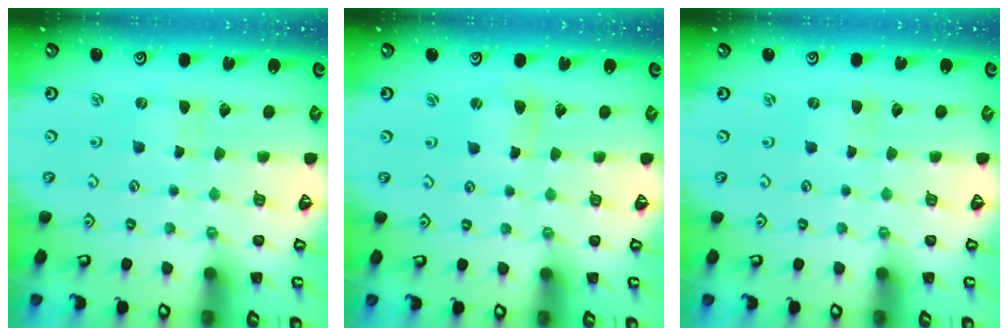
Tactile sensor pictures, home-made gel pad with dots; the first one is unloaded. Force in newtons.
{"total": 2.4, "press": 2.4, "slide": 0.2}
{"total": 0.0}